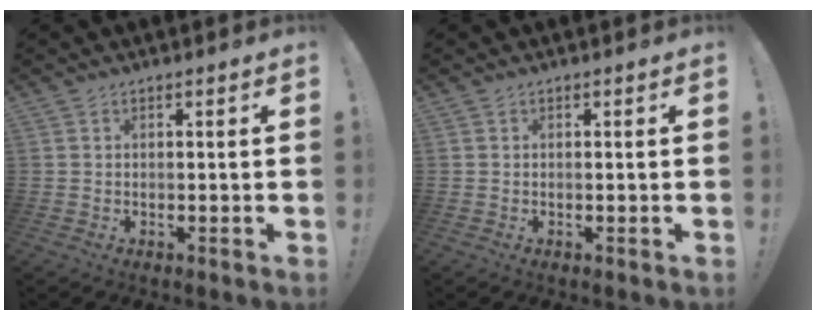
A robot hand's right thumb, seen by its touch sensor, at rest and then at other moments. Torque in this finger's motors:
{"motor_torque": [-0.16, -0.16, -0.11, 0.17, -0.03]}